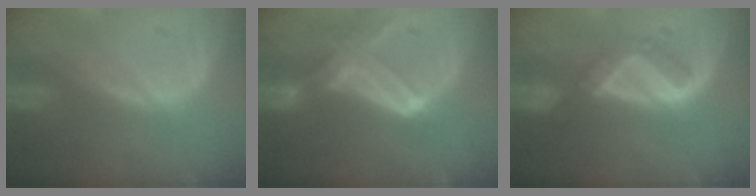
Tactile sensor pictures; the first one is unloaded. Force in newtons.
{"total": 6.4, "press": 6.4, "slide": 0.6}
{"total": 5.3, "press": 4.6, "slide": 2.6}